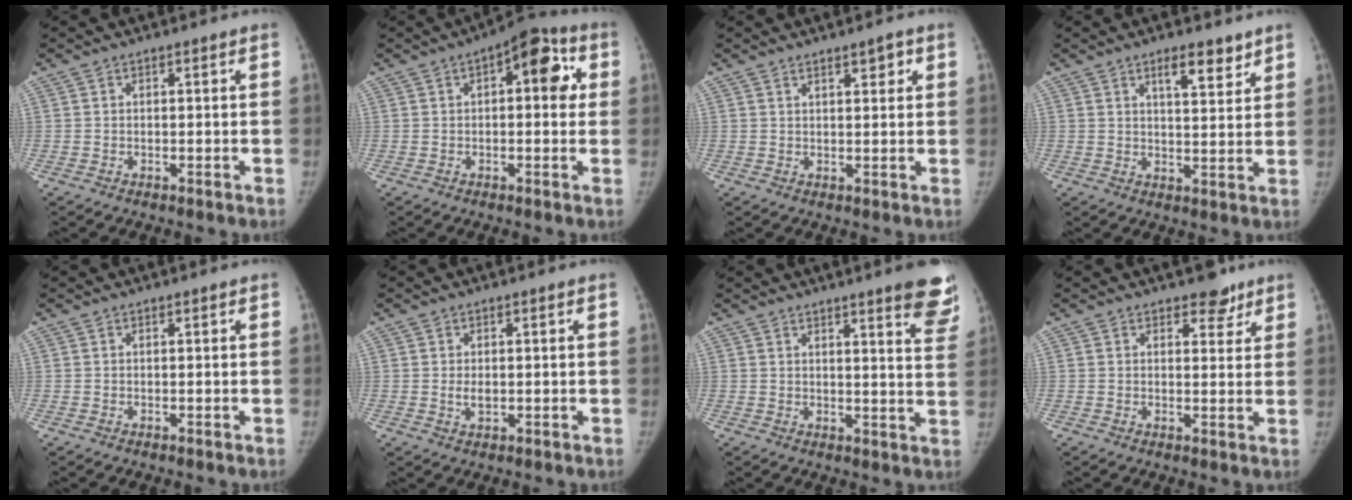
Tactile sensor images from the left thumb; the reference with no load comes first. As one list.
[{"total": 10.2, "force": [2.4, 4.9, 8.6], "torque": [-0.074, 0.021, 0.019]}, {"total": 2.7, "force": [1.6, 0.9, 2.0], "torque": [-0.020, -0.008, 0.024]}, {"total": 6.4, "force": [4.3, 2.2, 4.2], "torque": [-0.047, -0.029, 0.065]}, {"total": 0.0}, {"total": 2.2, "force": [0.0, 1.3, 1.8], "torque": [-0.026, -0.003, 0.001]}, {"total": 10.7, "force": [7.5, 1.6, 7.5], "torque": [-0.063, -0.038, 0.076]}, {"total": 4.2, "force": [3.0, 2.4, 1.7], "torque": [0.007, -0.016, 0.040]}]